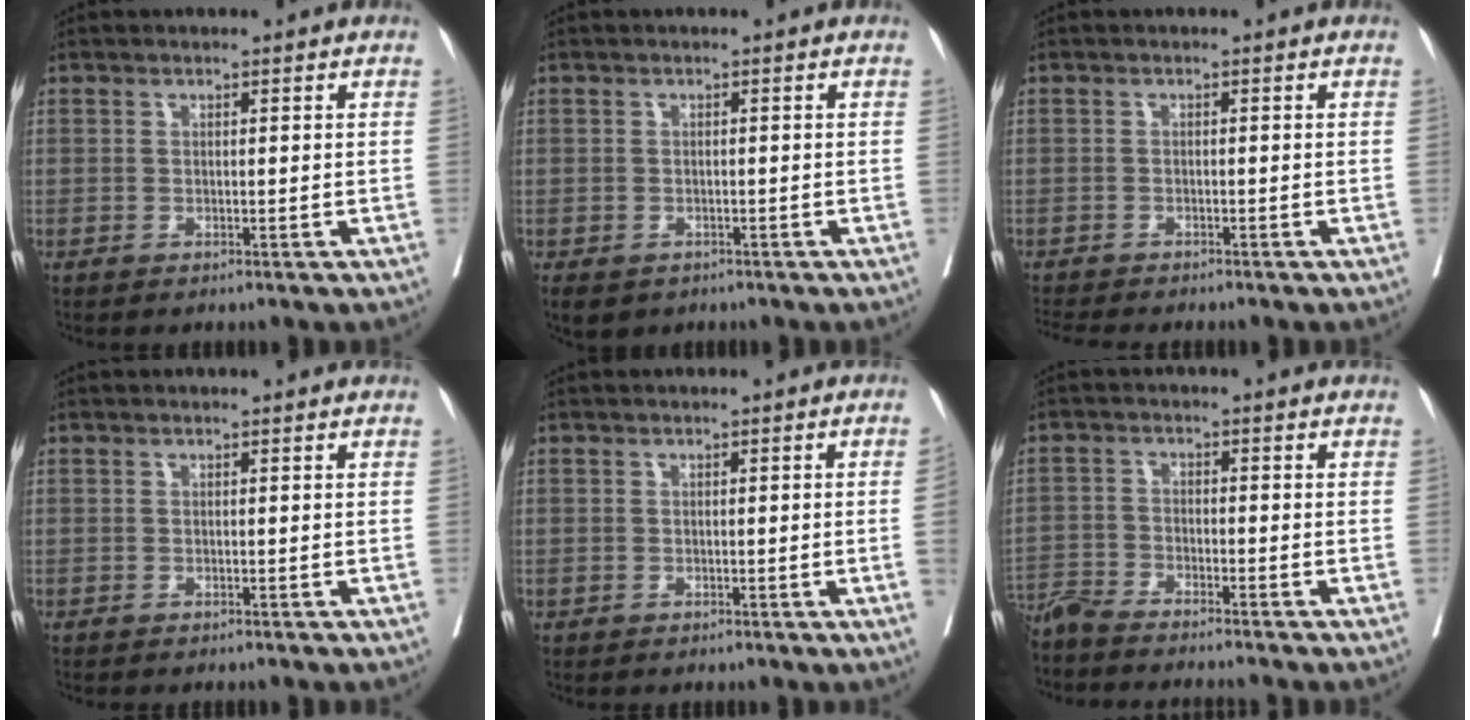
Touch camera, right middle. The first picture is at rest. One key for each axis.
{"total": 7.0, "fx": -4.1, "fy": 4.9, "fz": 2.8, "tx": -0.072, "ty": -0.011, "tz": -0.051}
{"total": 4.2, "fx": -3.9, "fy": 0.2, "fz": 1.5, "tx": -0.022, "ty": -0.009, "tz": -0.063}
{"total": 0.9, "fx": -0.8, "fy": 0.1, "fz": 0.3, "tx": -0.005, "ty": -0.001, "tz": -0.013}
{"total": 1.7, "fx": -0.4, "fy": -0.2, "fz": 1.7, "tx": -0.026, "ty": 0.006, "tz": -0.003}
{"total": 7.3, "fx": -6.9, "fy": -0.4, "fz": 2.4, "tx": -0.025, "ty": -0.019, "tz": -0.119}